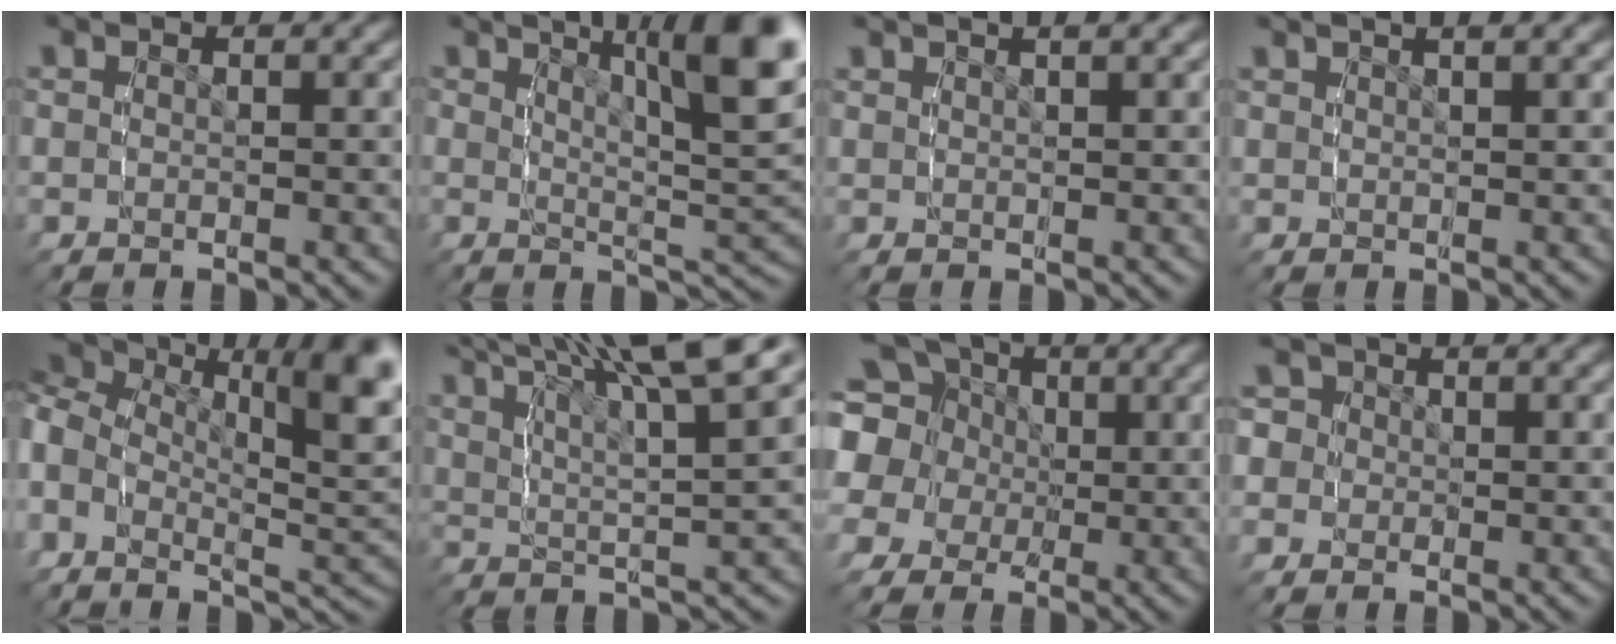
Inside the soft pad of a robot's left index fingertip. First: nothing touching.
{"total": 11.7, "force": [5.0, 3.5, 10.0], "torque": [-0.113, 0.017, 0.069]}
{"total": 1.9, "force": [1.6, -0.2, 1.0], "torque": [-0.005, 0.005, 0.031]}
{"total": 2.9, "force": [2.2, 0.1, 1.8], "torque": [-0.017, 0.008, 0.040]}
{"total": 10.5, "force": [3.2, 6.0, 8.1], "torque": [-0.124, 0.008, 0.036]}
{"total": 8.8, "force": [5.4, 2.7, 6.4], "torque": [-0.091, 0.012, 0.082]}
{"total": 13.9, "force": [3.1, 12.2, 5.8], "torque": [-0.139, -0.014, 0.037]}
{"total": 5.3, "force": [0.4, 5.0, 1.6], "torque": [-0.049, 0.001, -0.006]}